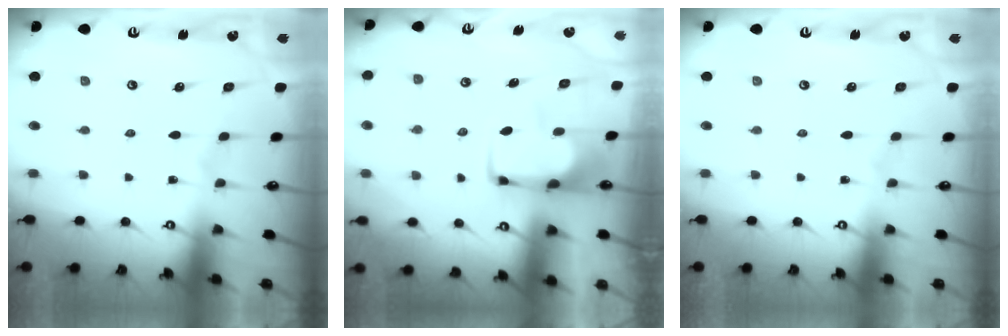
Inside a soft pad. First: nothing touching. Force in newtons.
{"total": 1.9, "press": 1.9, "slide": 0.5}
{"total": 0.0}